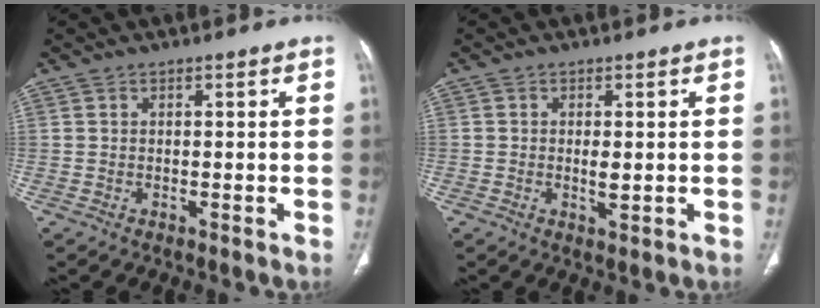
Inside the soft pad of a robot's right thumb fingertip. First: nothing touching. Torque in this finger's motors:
{"motor_torque": [3.41, 1.61, 1.52, -1.26, 0.66]}